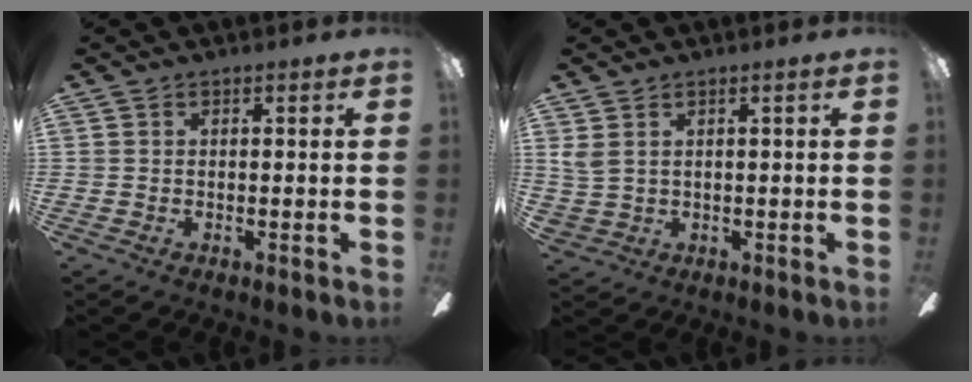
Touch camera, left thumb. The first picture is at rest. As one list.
[{"total": 3.3, "force": [1.6, 2.1, 2.0], "torque": [-0.042, 0.002, 0.032]}]